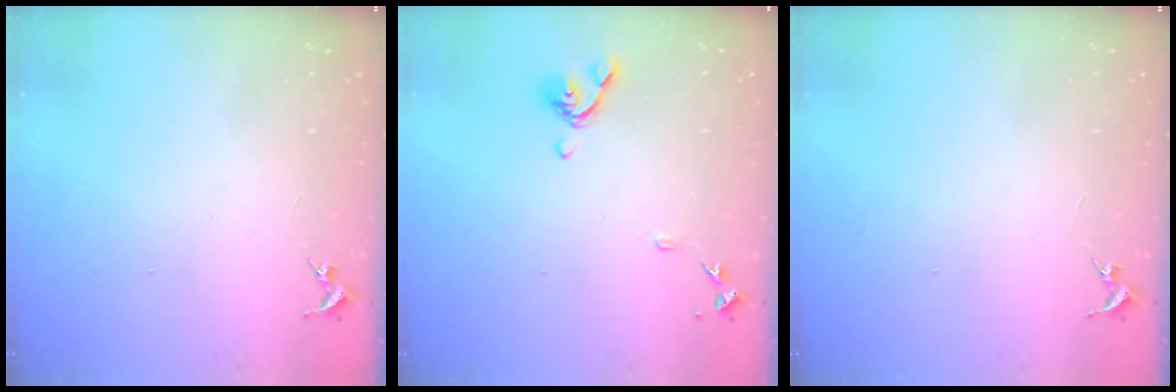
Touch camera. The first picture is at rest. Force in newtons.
{"total": 9.1, "press": 9.0, "slide": 1.4}
{"total": 0.0}